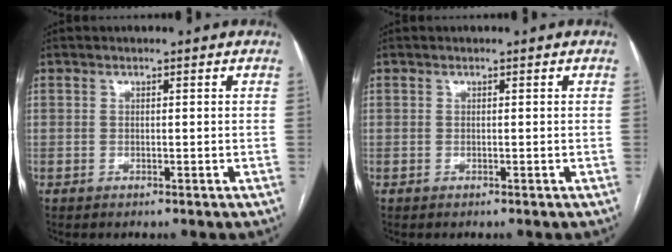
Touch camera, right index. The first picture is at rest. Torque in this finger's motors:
{"motor_torque": [-0.02, -0.07, 0.11, 0.01]}